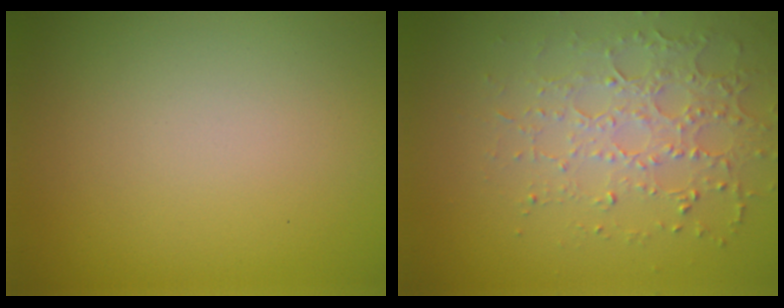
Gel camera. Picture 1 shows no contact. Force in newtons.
{"total": 3.5, "press": 3.3, "slide": 1.2}